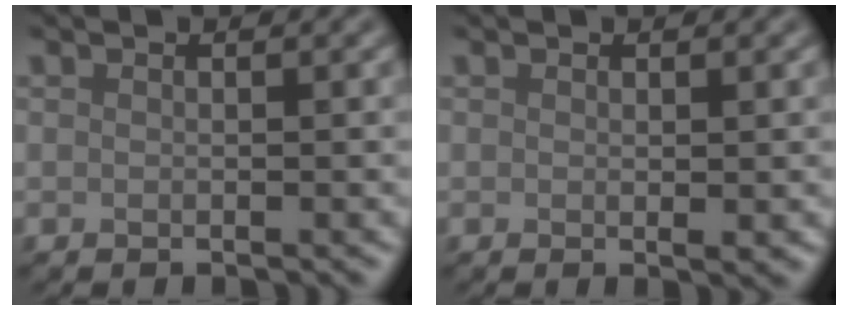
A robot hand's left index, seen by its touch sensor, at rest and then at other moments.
{"total": 0.7, "force": [0.2, 0.1, 0.7], "torque": [-0.007, -0.002, 0.002]}